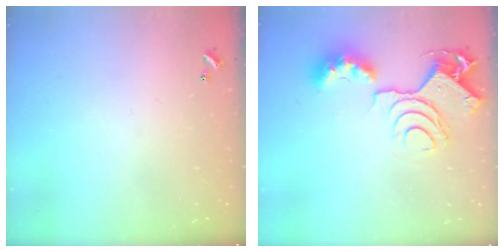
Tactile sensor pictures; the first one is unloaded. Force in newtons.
{"total": 12.8, "press": 12.8, "slide": 1.5}